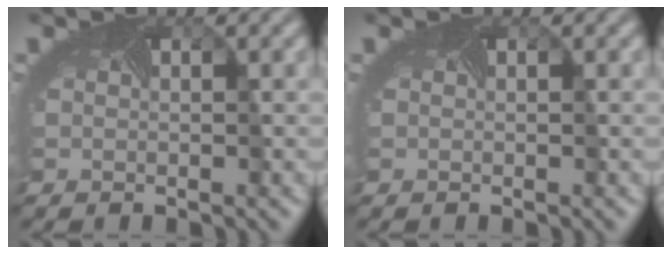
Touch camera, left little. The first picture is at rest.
{"total": 0.0}